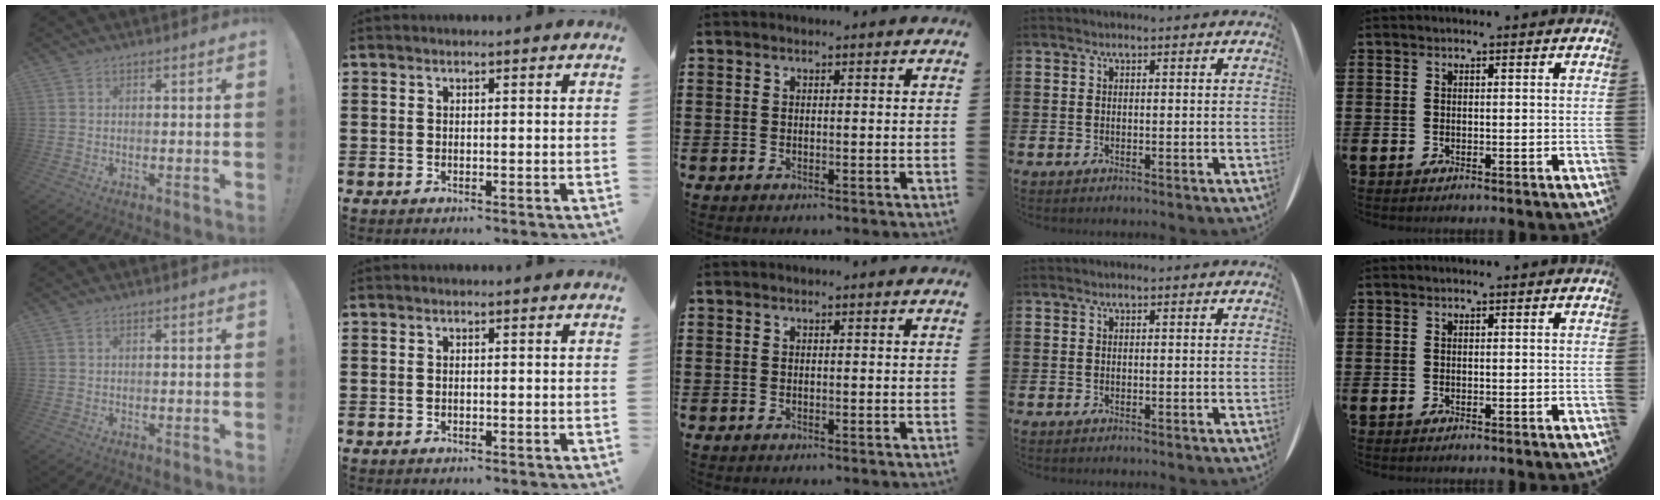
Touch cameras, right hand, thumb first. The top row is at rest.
{}